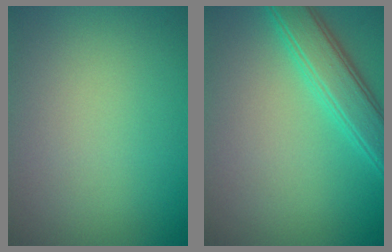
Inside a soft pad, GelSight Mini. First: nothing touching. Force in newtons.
{"total": 4.2, "press": 4.2, "slide": 0.3}